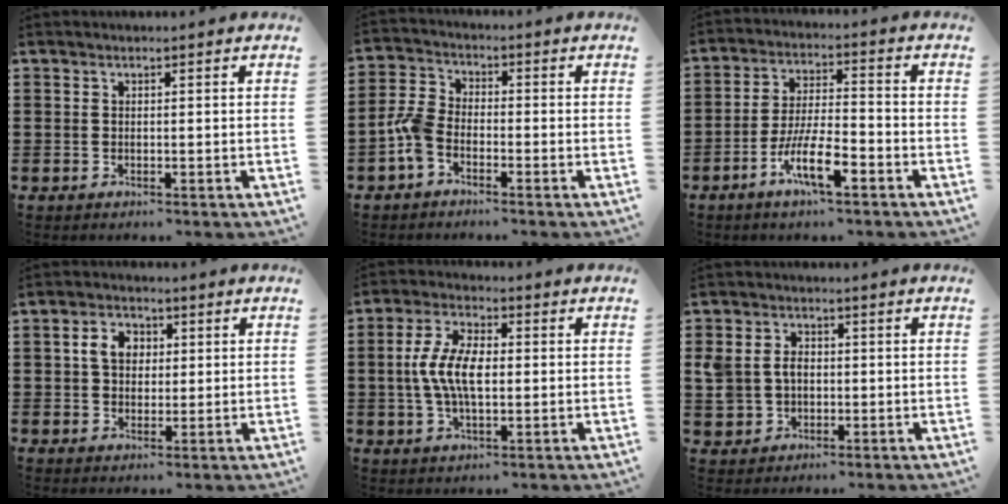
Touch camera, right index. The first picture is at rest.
{"total": 4.9, "force": [-2.7, 2.7, 3.1], "torque": [-0.092, 0.001, -0.060]}
{"total": 8.9, "force": [-4.5, 2.4, 7.3], "torque": [-0.157, -0.005, -0.088]}
{"total": 4.7, "force": [0.8, 3.5, 2.9], "torque": [-0.069, 0.016, 0.010]}
{"total": 7.8, "force": [-0.3, 3.7, 6.8], "torque": [-0.153, 0.001, -0.013]}
{"total": 4.8, "force": [0.2, 4.0, 2.6], "torque": [-0.075, 0.009, -0.002]}